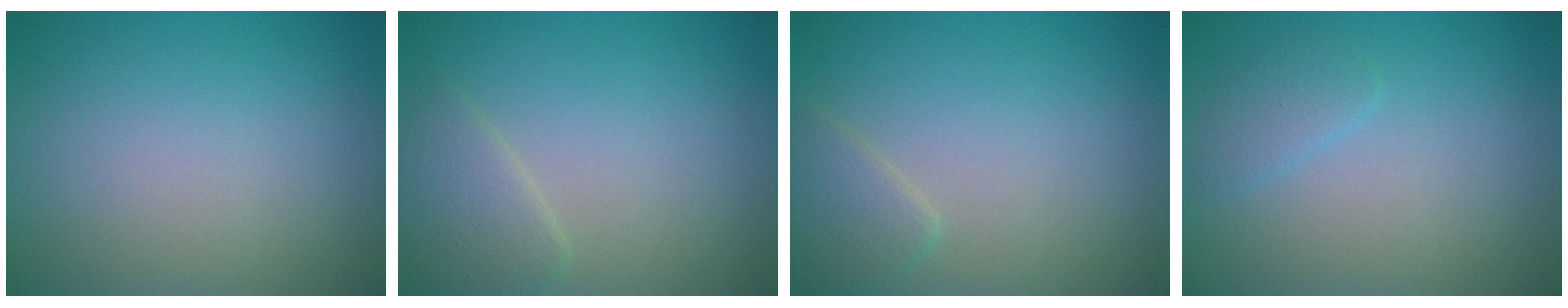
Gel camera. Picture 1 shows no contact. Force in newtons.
{"total": 2.4, "press": 2.4, "slide": 0.2}
{"total": 1.9, "press": 1.9, "slide": 0.1}
{"total": 1.4, "press": 1.4, "slide": 0.1}